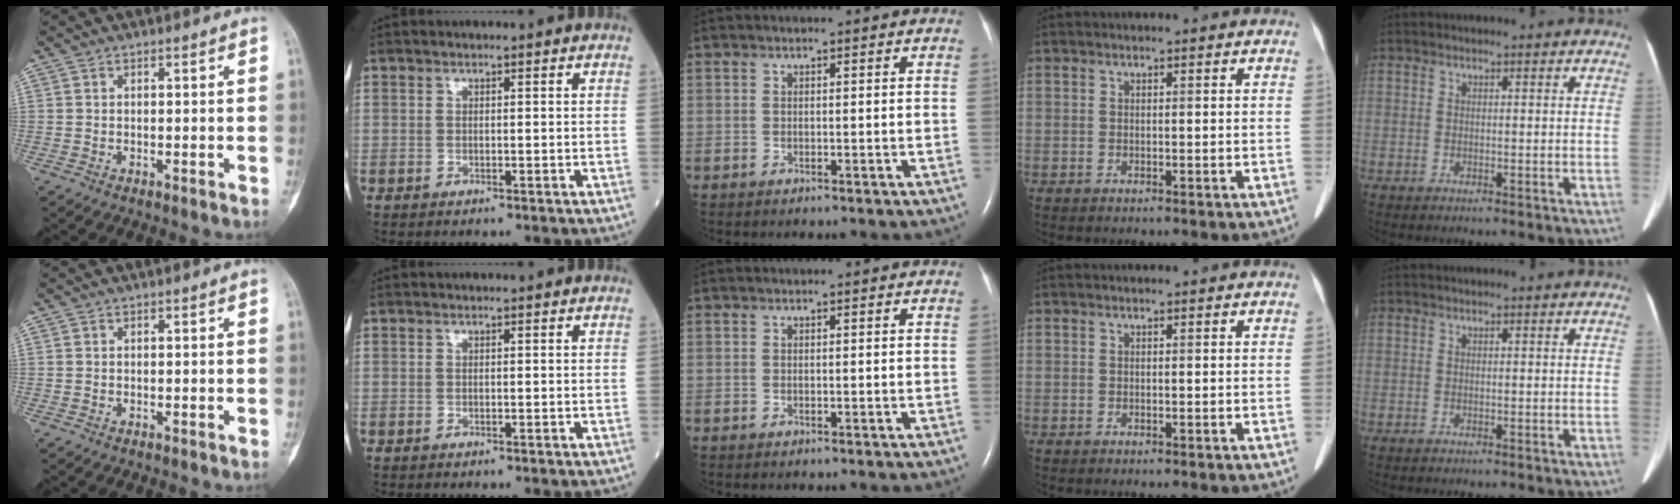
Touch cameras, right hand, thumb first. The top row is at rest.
{}